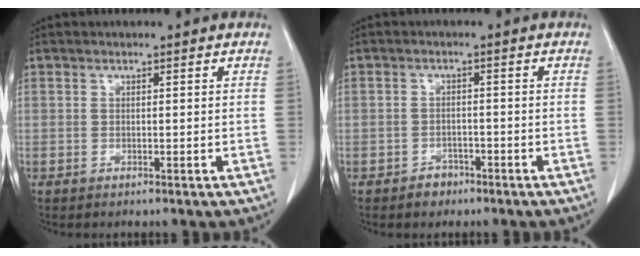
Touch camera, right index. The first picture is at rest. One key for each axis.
{"total": 2.4, "fx": -1.6, "fy": 1.8, "fz": 0.4, "tx": -0.005, "ty": 0.008, "tz": -0.024}